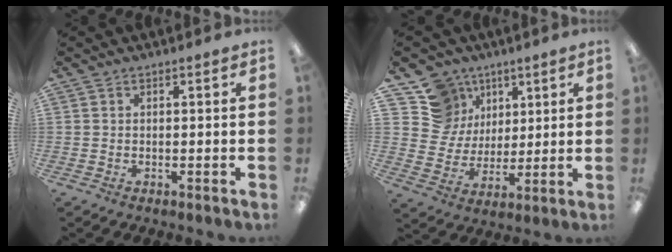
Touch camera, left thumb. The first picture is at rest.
{"total": 13.1, "force": [7.1, 10.9, 2.1], "torque": [-0.057, -0.043, 0.146]}